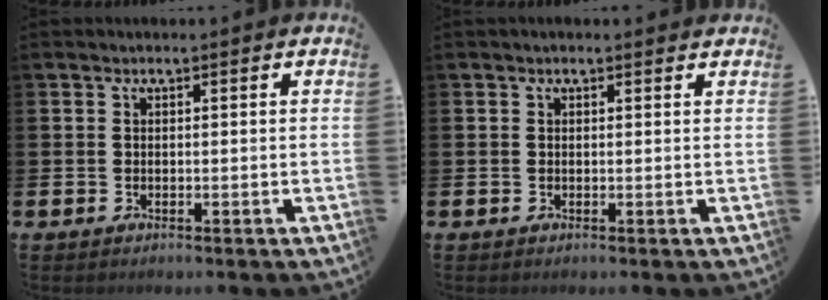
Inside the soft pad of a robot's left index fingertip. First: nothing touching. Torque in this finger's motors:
{"motor_torque": [1.02, -1.12, 0.17, 0.02]}